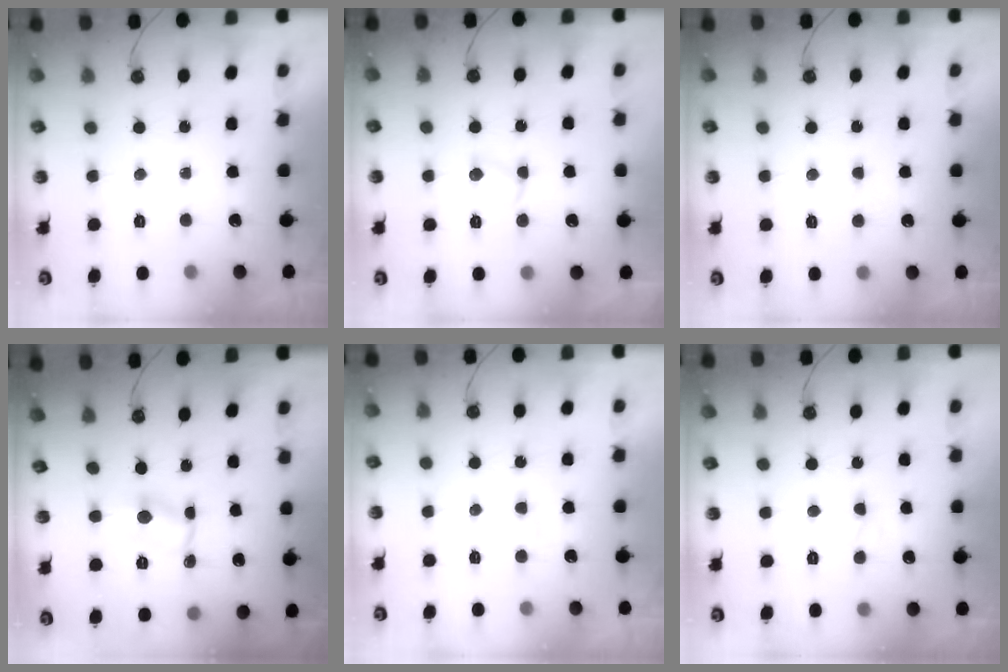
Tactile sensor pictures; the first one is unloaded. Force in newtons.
{"total": 2.4, "press": 2.4, "slide": 0.4}
{"total": 2.1, "press": 2.1, "slide": 0.4}
{"total": 1.3, "press": 1.3, "slide": 0.2}
{"total": 2.4, "press": 2.3, "slide": 0.3}
{"total": 4.6, "press": 3.4, "slide": 3.0}